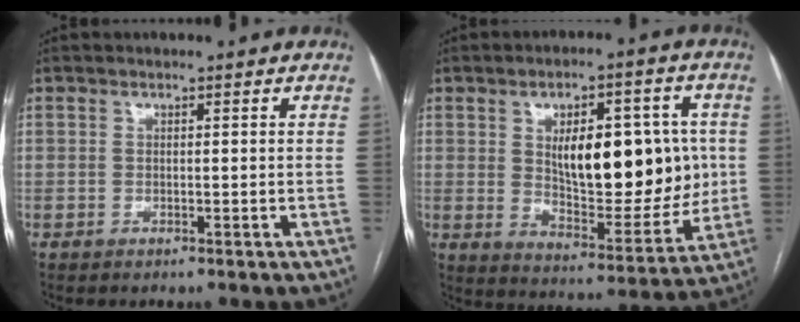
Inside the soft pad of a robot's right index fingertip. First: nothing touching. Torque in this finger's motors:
{"motor_torque": [0.85, -0.21, 0.68, 0.13]}